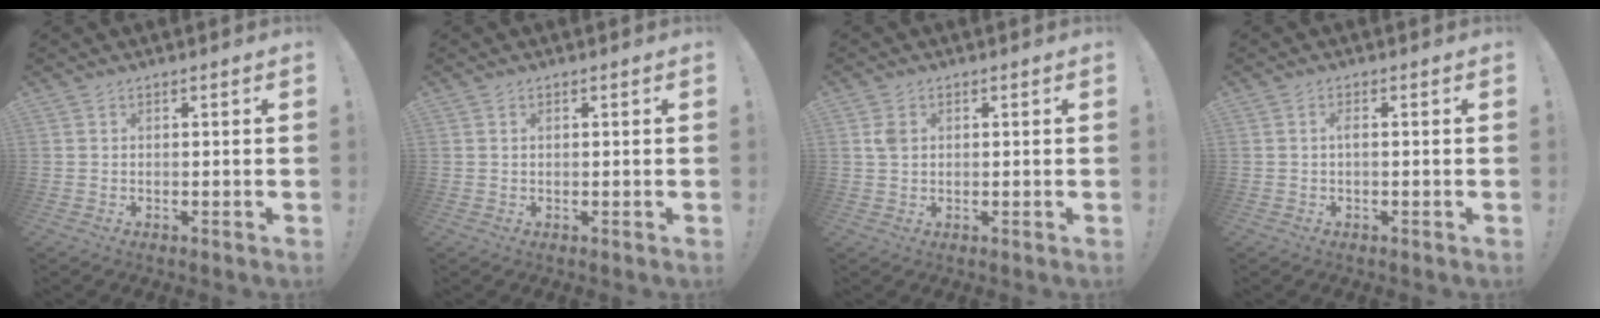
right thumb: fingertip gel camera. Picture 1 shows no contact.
{"total": 0.6, "force": [0.3, 0.2, 0.4], "torque": [-0.009, 0.000, 0.006]}
{"total": 2.5, "force": [0.9, 1.8, 1.4], "torque": [-0.023, 0.002, 0.014]}
{"total": 1.5, "force": [-0.3, 0.3, 1.5], "torque": [-0.035, 0.006, -0.004]}